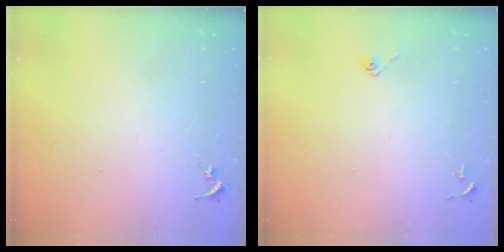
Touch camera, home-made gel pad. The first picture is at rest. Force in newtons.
{"total": 3.6, "press": 2.9, "slide": 2.0}